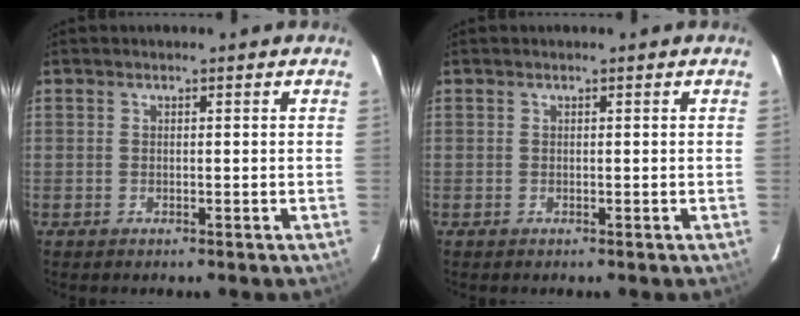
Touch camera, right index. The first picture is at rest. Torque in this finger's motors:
{"motor_torque": [0.00, 0.00, 0.03, 0.00]}